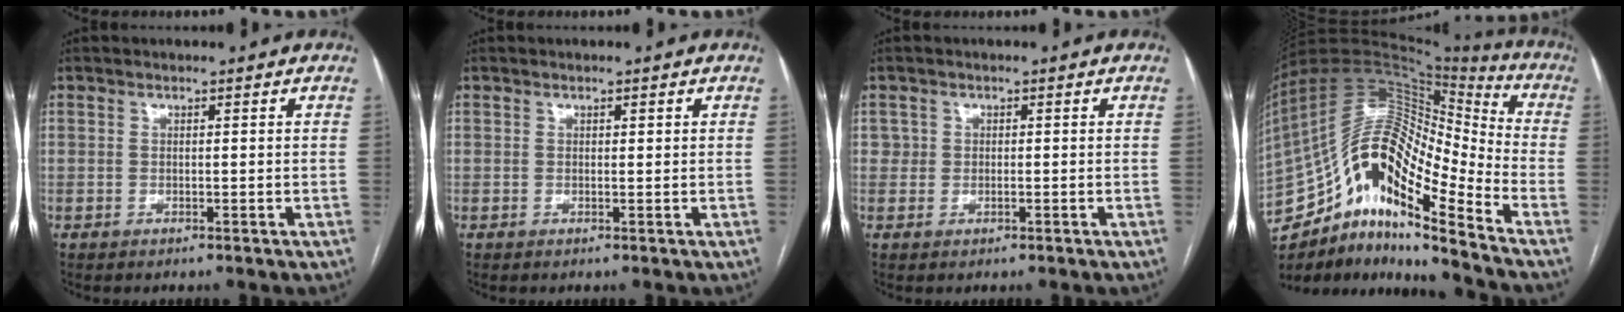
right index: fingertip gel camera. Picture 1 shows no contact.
{"total": 0.7, "force": [0.3, 0.3, 0.5], "torque": [-0.006, 0.001, 0.004]}
{"total": 1.5, "force": [0.4, 1.4, 0.0], "torque": [0.012, 0.003, 0.002]}
{"total": 22.4, "force": [-13.4, 5.9, 17.0], "torque": [-0.336, 0.040, -0.234]}